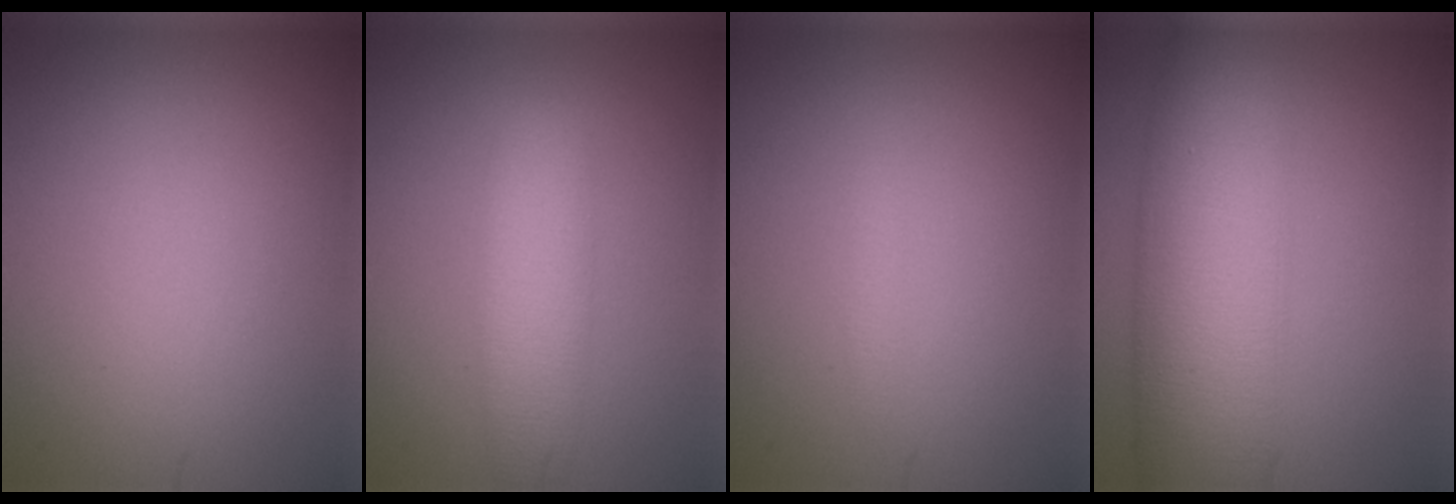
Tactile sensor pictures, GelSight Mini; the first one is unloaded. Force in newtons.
{"total": 4.7, "press": 4.7, "slide": 0.2}
{"total": 0.8, "press": 0.8, "slide": 0.1}
{"total": 11.5, "press": 11.5, "slide": 0.2}